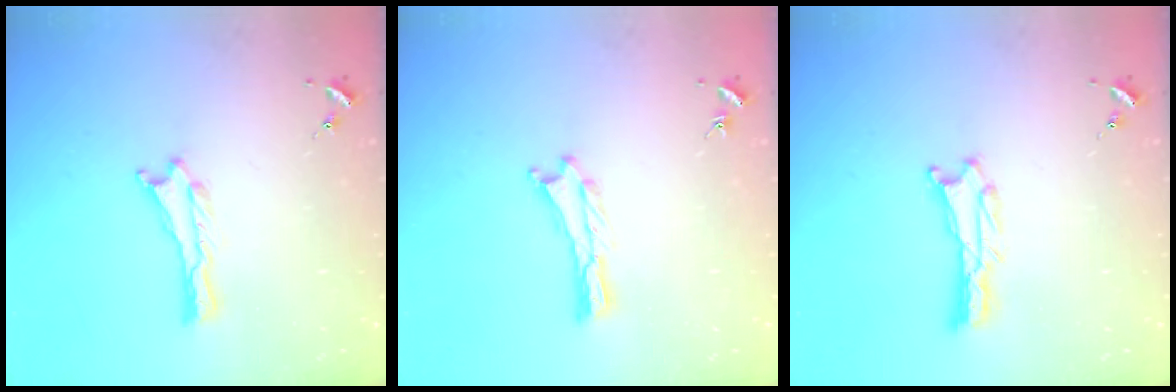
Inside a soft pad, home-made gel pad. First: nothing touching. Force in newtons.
{"total": 0.0}
{"total": 0.6, "press": 0.6, "slide": 0.1}